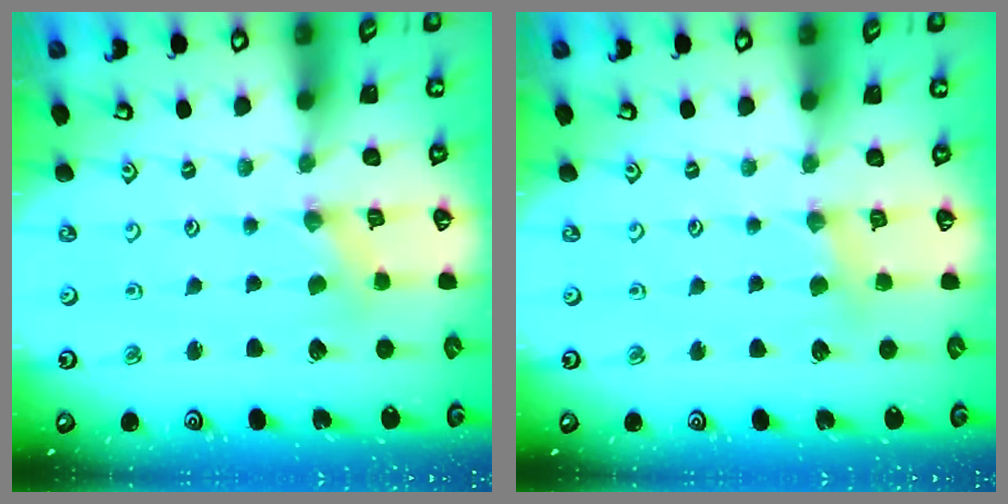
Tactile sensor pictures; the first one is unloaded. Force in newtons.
{"total": 3.3, "press": 3.2, "slide": 0.6}